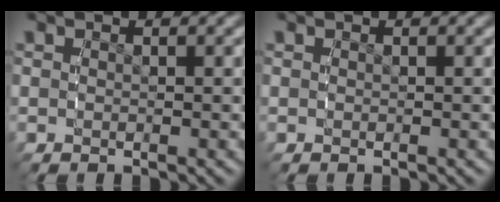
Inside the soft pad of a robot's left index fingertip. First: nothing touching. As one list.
[{"total": 0.0}]